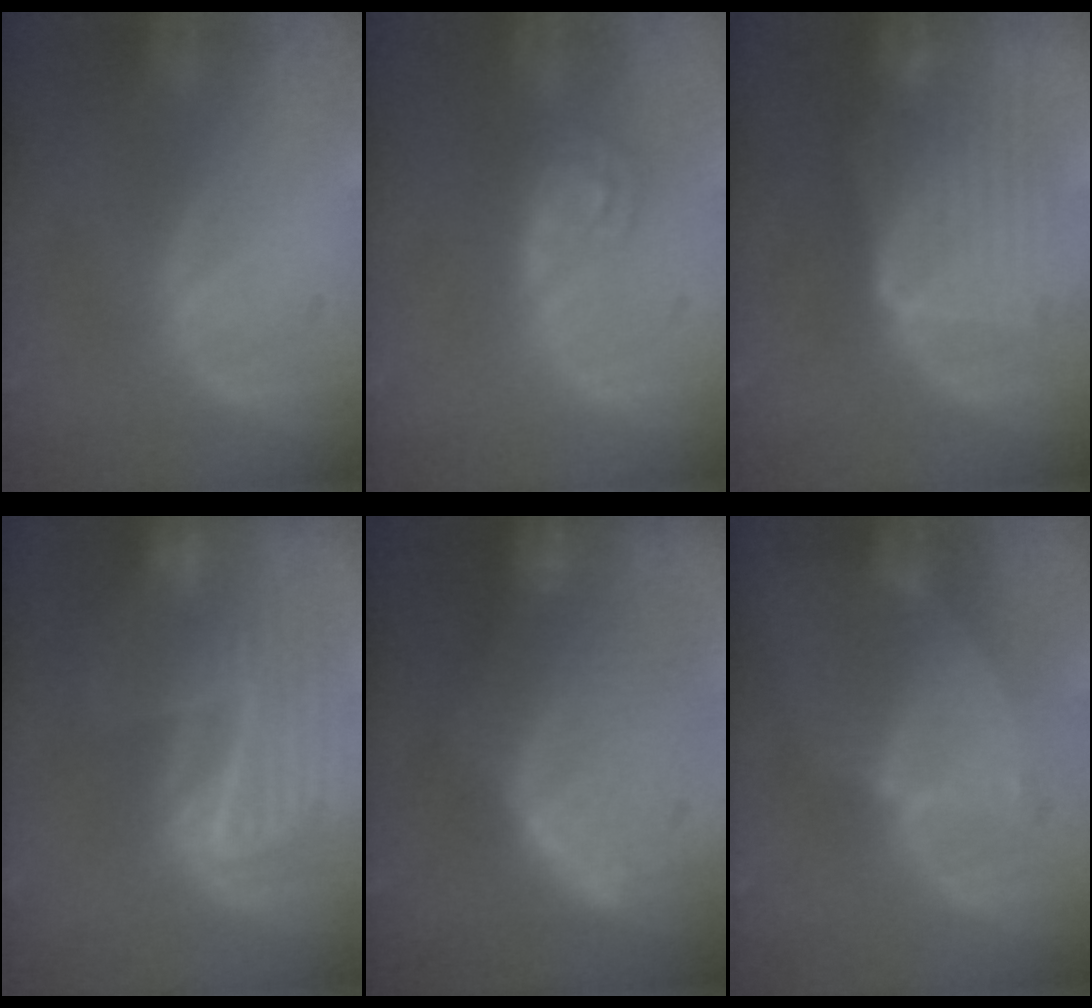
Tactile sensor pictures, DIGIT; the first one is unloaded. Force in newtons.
{"total": 4.6, "press": 4.2, "slide": 2.0}
{"total": 9.2, "press": 8.7, "slide": 3.0}
{"total": 10.1, "press": 8.8, "slide": 5.0}
{"total": 10.1, "press": 9.0, "slide": 4.5}
{"total": 6.3, "press": 6.2, "slide": 1.0}